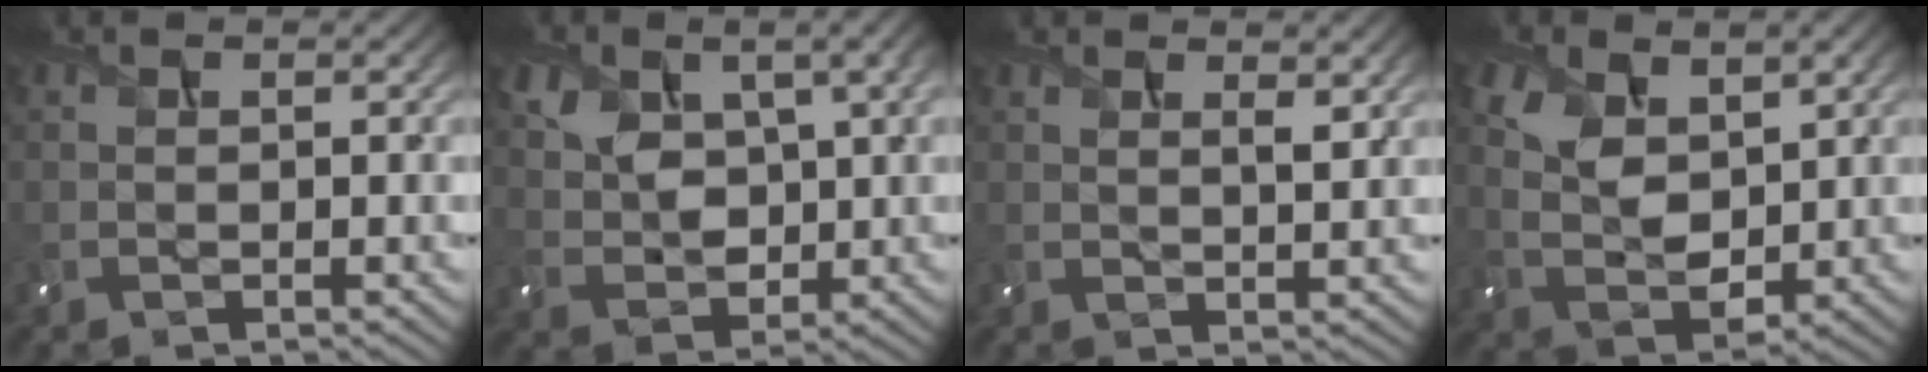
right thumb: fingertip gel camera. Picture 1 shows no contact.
{"total": 9.3, "force": [3.4, 5.5, 6.7], "torque": [-0.158, 0.004, 0.069]}
{"total": 2.1, "force": [1.4, 0.4, 1.5], "torque": [-0.028, -0.004, 0.028]}
{"total": 6.9, "force": [2.8, 4.0, 4.9], "torque": [-0.112, -0.004, 0.052]}